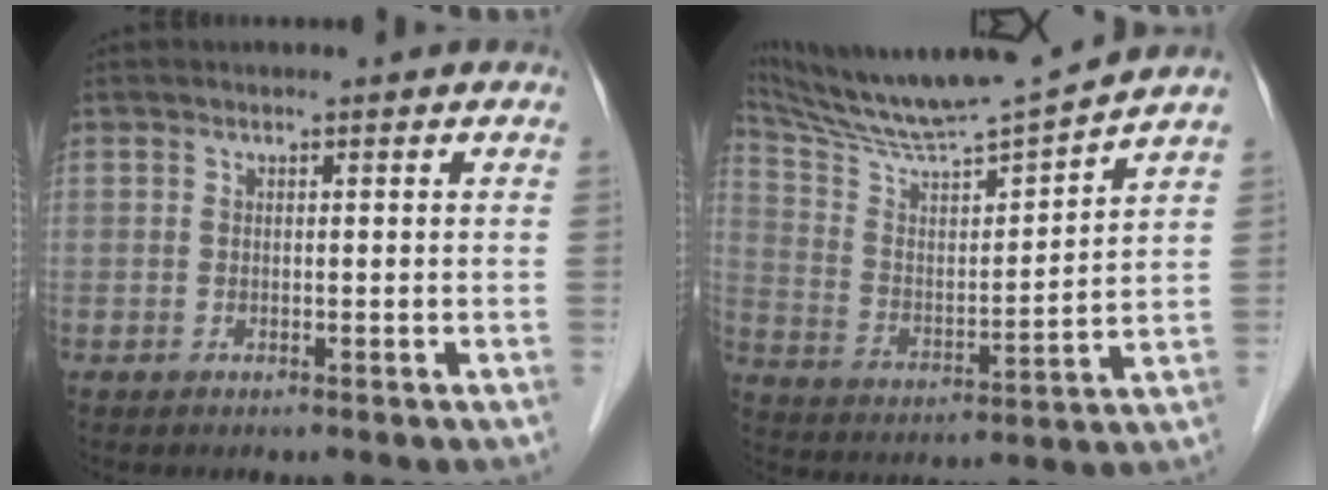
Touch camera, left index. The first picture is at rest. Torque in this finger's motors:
{"motor_torque": [0.01, -0.57, 0.07, 0.03]}